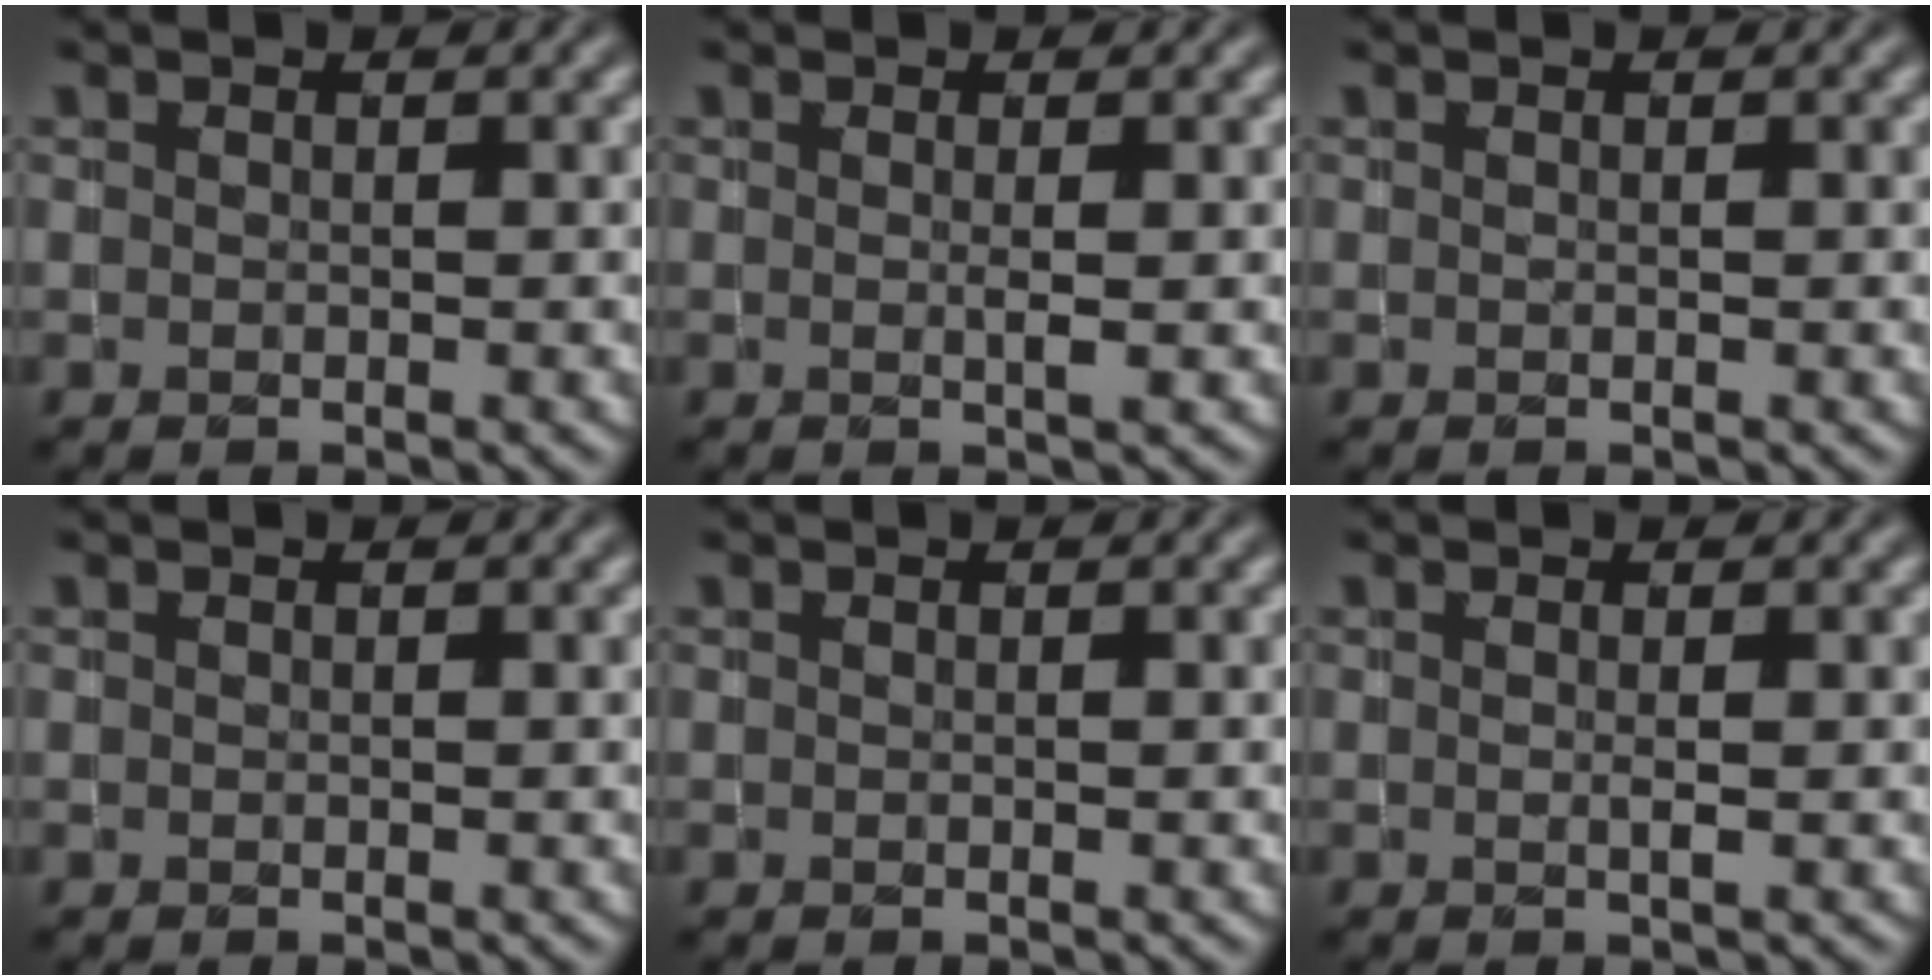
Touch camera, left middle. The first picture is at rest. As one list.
[{"total": 1.0, "force": [0.0, 0.2, 1.0], "torque": [-0.015, -0.002, -0.003]}, {"total": 0.0}, {"total": 0.0}, {"total": 0.0}, {"total": 0.7, "force": [0.0, 0.1, 0.7], "torque": [-0.010, -0.002, -0.003]}]